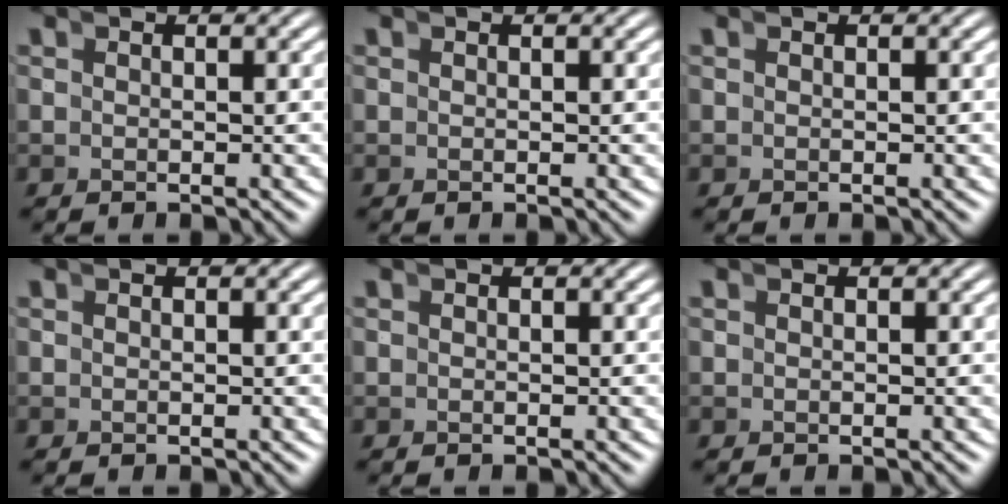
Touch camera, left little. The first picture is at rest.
{"total": 0.0}
{"total": 0.0}
{"total": 0.0}
{"total": 0.0}
{"total": 0.0}